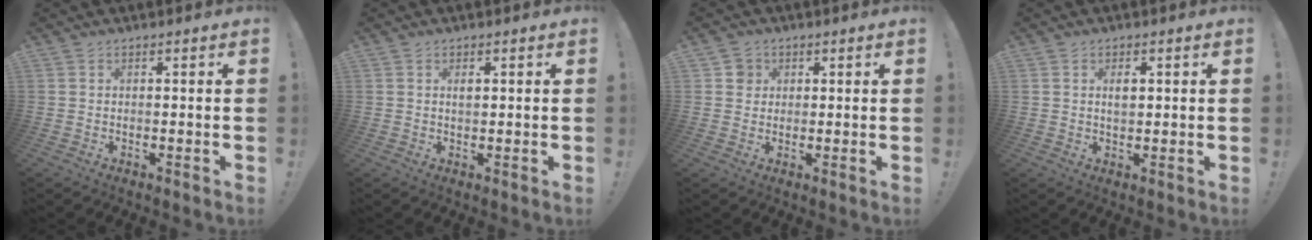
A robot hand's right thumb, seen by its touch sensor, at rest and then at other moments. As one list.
[{"total": 1.4, "force": [0.3, 0.8, 1.1], "torque": [-0.020, 0.003, 0.004]}, {"total": 3.6, "force": [1.0, 3.4, 0.9], "torque": [-0.002, 0.002, 0.017]}, {"total": 2.8, "force": [0.5, 1.7, 2.2], "torque": [-0.035, 0.001, 0.006]}]